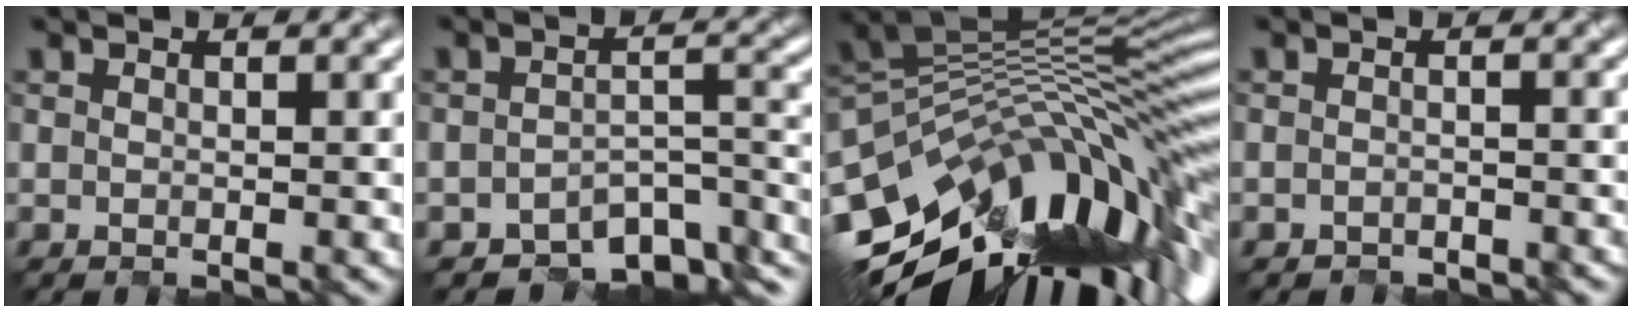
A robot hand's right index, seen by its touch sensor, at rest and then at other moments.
{"total": 6.7, "force": [-5.0, 2.8, 3.5], "torque": [-0.043, -0.015, -0.070]}
{"total": 14.4, "force": [-4.7, 6.3, 12.1], "torque": [-0.210, 0.013, -0.089]}
{"total": 2.5, "force": [-2.5, -0.2, -0.5], "torque": [0.001, -0.003, -0.032]}